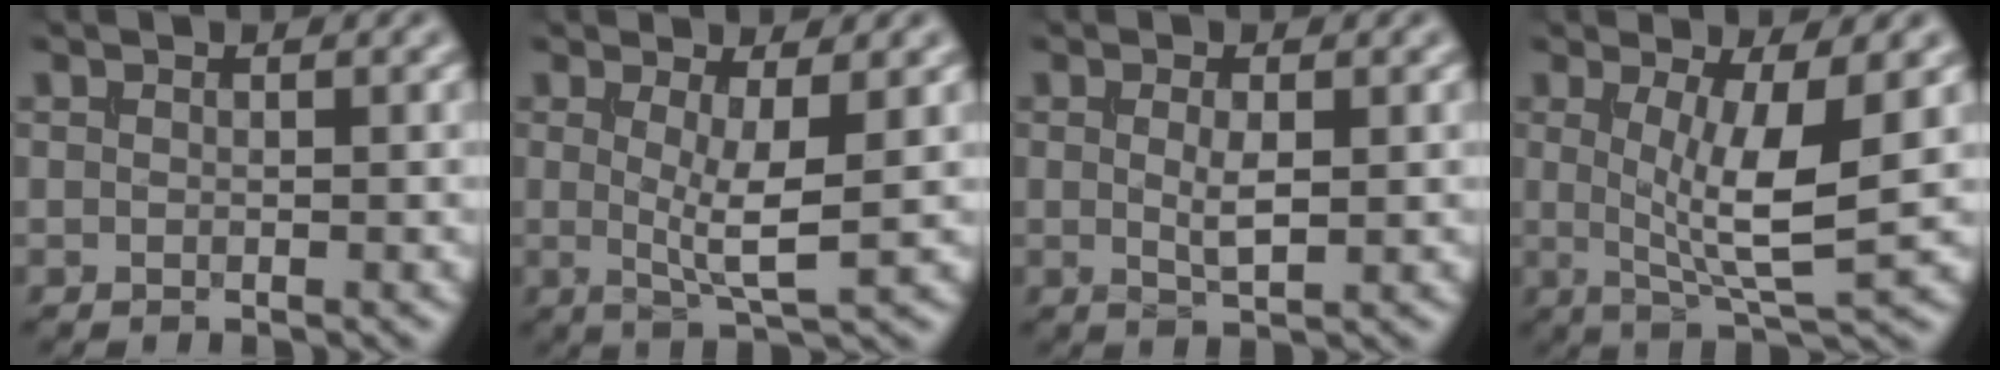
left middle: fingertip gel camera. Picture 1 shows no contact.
{"total": 3.9, "force": [0.4, 0.8, 3.8], "torque": [-0.065, -0.013, 0.010]}
{"total": 2.1, "force": [0.2, 0.6, 2.0], "torque": [-0.040, -0.002, 0.004]}
{"total": 6.2, "force": [0.6, 1.5, 6.0], "torque": [-0.104, -0.013, 0.013]}